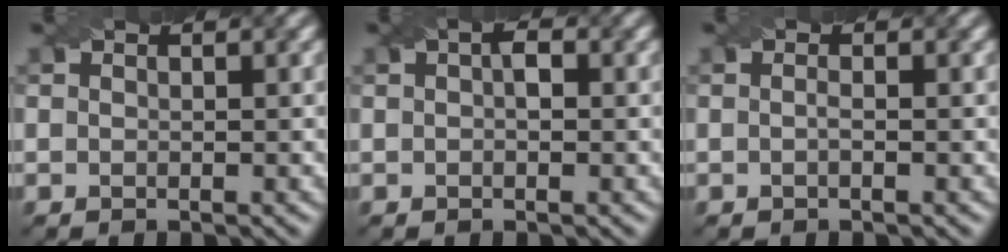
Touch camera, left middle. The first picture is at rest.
{"total": 1.3, "force": [0.1, 0.6, 1.1], "torque": [-0.020, 0.004, 0.001]}
{"total": 0.6, "force": [-0.3, 0.0, 0.6], "torque": [-0.013, 0.000, -0.005]}